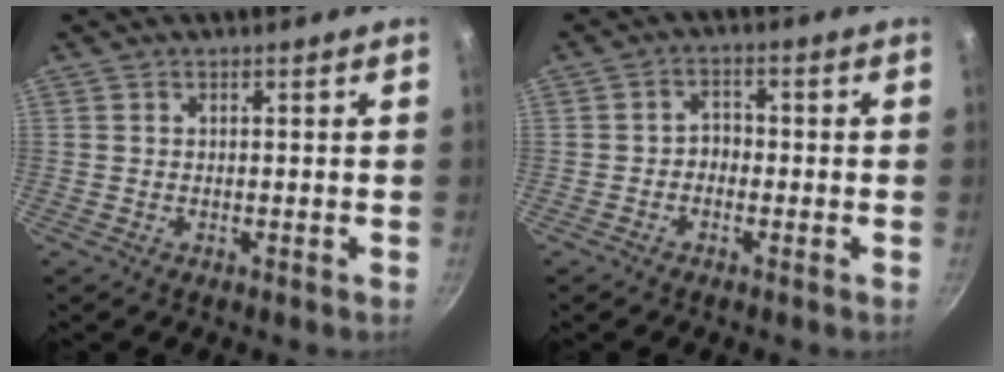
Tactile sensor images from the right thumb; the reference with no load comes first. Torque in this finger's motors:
{"motor_torque": [-0.20, 0.10, 0.12, 0.03, 0.07]}